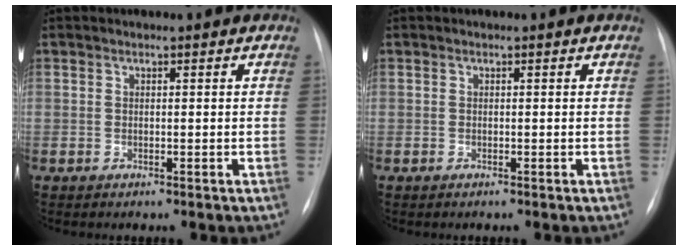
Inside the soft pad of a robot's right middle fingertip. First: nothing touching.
{"total": 0.0}